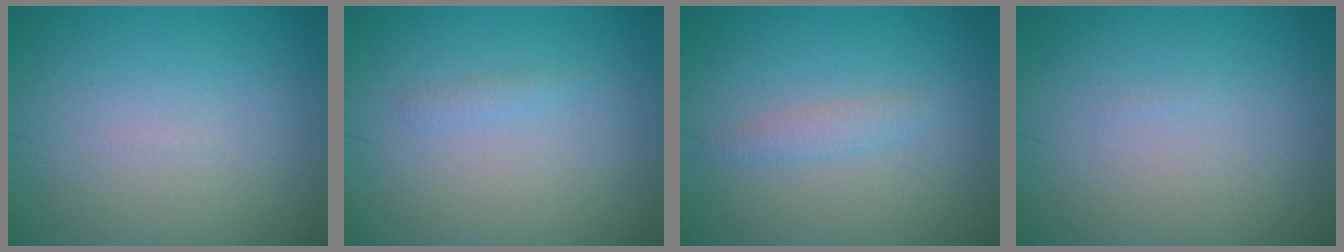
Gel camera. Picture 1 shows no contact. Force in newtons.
{"total": 0.7, "press": 0.7, "slide": 0.1}
{"total": 1.4, "press": 1.4, "slide": 0.1}
{"total": 0.0}